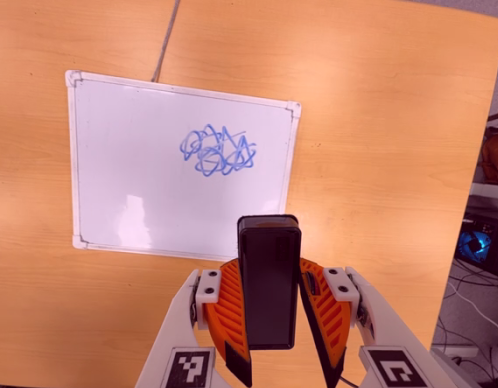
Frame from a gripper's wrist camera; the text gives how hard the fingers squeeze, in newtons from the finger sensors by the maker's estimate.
{"total": 7.5, "left": 7.2, "right": 7.8}